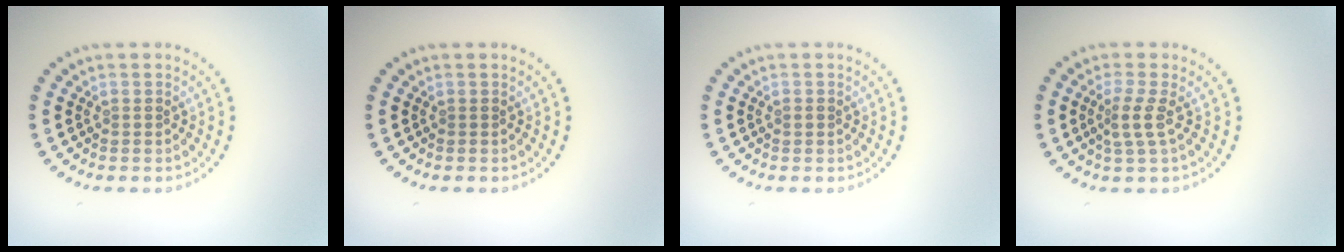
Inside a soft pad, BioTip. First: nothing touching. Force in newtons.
{"total": 0.0}
{"total": 0.6, "press": 0.6, "slide": 0.1}
{"total": 2.1, "press": 1.5, "slide": 1.5}